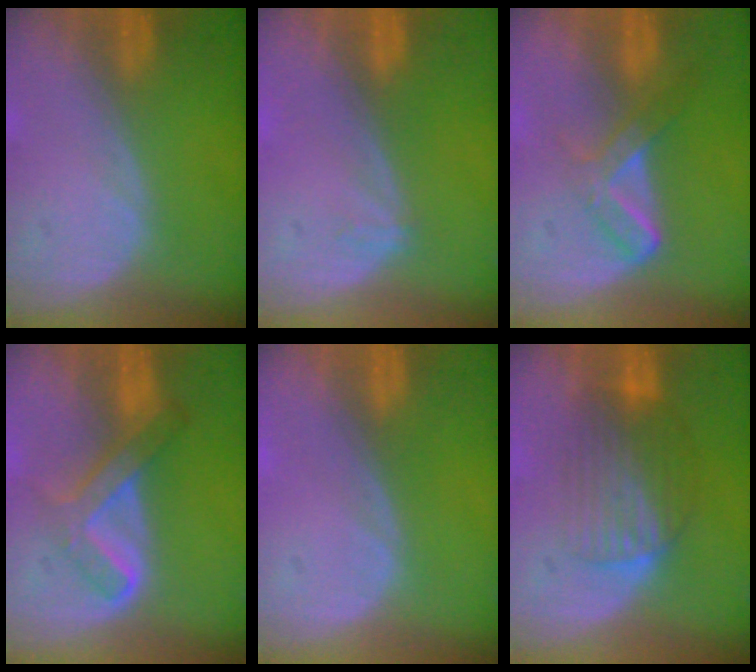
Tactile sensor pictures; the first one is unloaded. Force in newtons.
{"total": 0.9, "press": 0.6, "slide": 0.6}
{"total": 5.5, "press": 4.7, "slide": 2.8}
{"total": 6.2, "press": 5.4, "slide": 3.1}
{"total": 0.7, "press": 0.0, "slide": 0.7}
{"total": 6.4, "press": 6.3, "slide": 1.1}